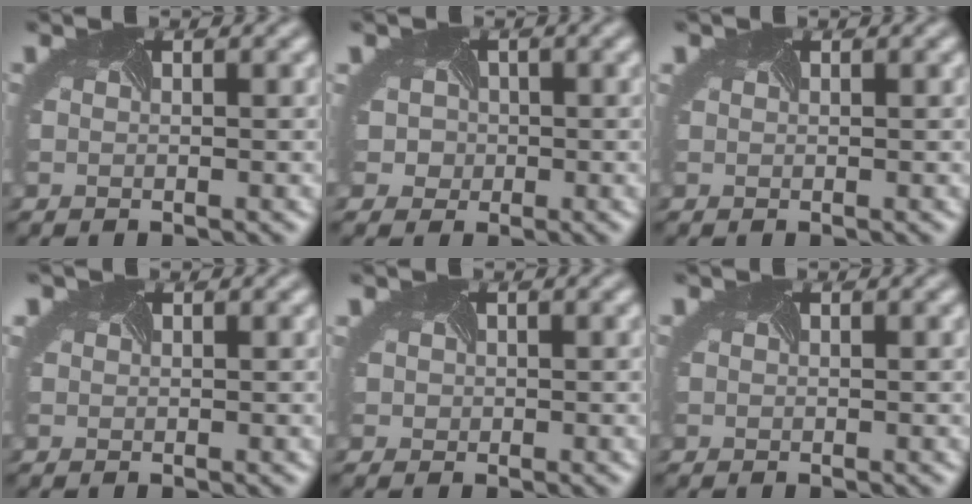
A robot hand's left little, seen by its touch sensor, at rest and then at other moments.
{"total": 3.4, "force": [0.2, 3.3, 0.6], "torque": [-0.007, 0.017, -0.020]}
{"total": 0.6, "force": [0.3, 0.5, 0.2], "torque": [-0.002, 0.006, -0.003]}
{"total": 1.3, "force": [0.7, 1.0, 0.6], "torque": [-0.003, 0.013, -0.003]}
{"total": 1.1, "force": [0.3, 0.9, -0.5], "torque": [0.011, 0.005, 0.000]}
{"total": 0.0}